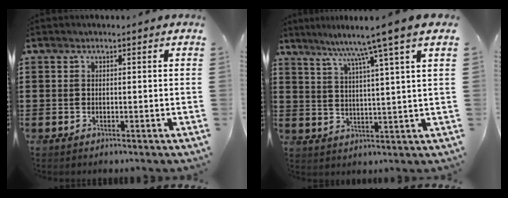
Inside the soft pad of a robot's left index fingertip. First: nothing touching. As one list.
[{"total": 8.5, "force": [6.2, -2.1, 5.4], "torque": [-0.129, -0.033, 0.093]}]